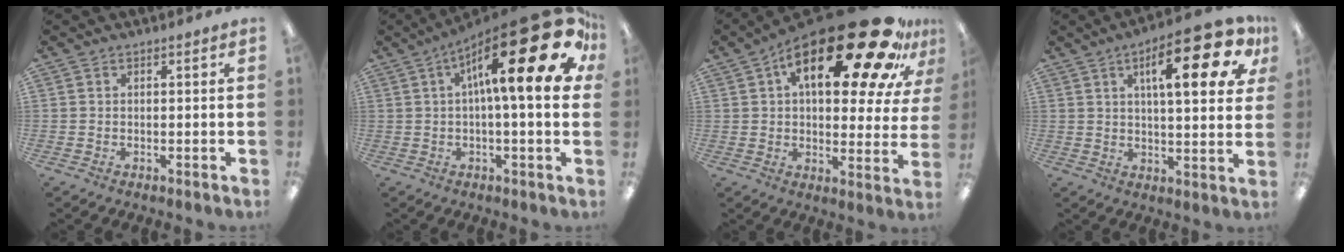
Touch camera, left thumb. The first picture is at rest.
{"total": 25.3, "force": [9.1, 6.5, 22.7], "torque": [-0.349, -0.053, 0.140]}
{"total": 28.8, "force": [15.5, 11.0, 21.7], "torque": [-0.331, -0.084, 0.247]}
{"total": 17.8, "force": [7.8, 5.6, 14.9], "torque": [-0.211, -0.022, 0.111]}